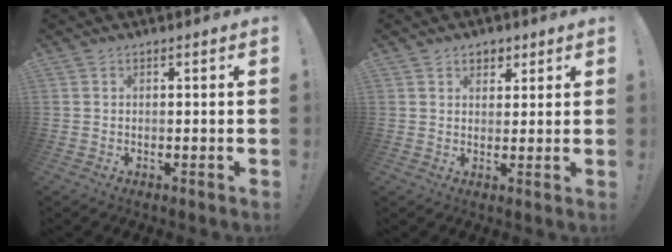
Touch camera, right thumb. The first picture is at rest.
{"total": 4.0, "force": [2.2, 3.1, 1.2], "torque": [-0.003, -0.008, 0.037]}